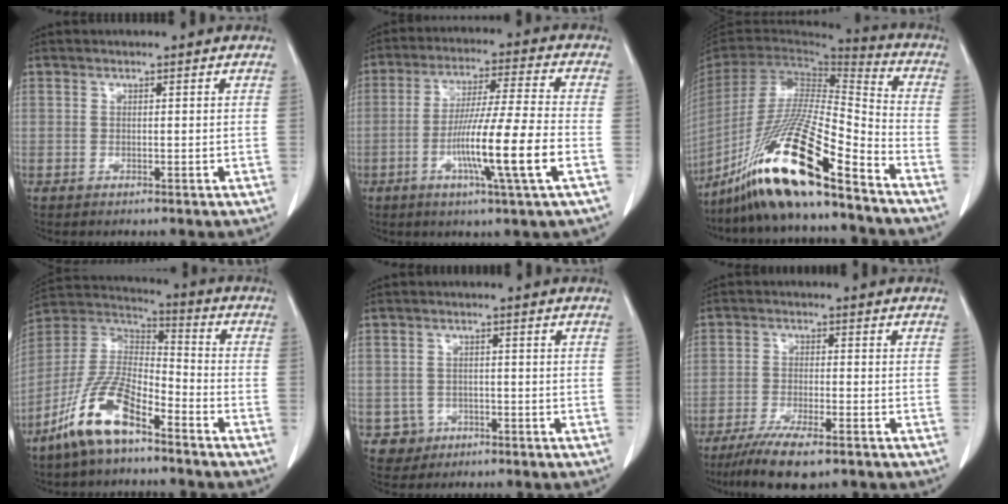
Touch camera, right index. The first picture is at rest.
{"total": 12.9, "force": [-4.1, -1.1, 12.2], "torque": [-0.221, -0.009, -0.075]}
{"total": 21.3, "force": [-15.0, 1.0, 15.1], "torque": [-0.313, -0.044, -0.281]}
{"total": 13.0, "force": [-8.5, 3.8, 9.0], "torque": [-0.193, 0.006, -0.167]}
{"total": 3.2, "force": [-1.4, 2.9, -0.3], "torque": [0.011, 0.014, -0.020]}
{"total": 9.1, "force": [-6.7, 1.3, 5.9], "torque": [-0.096, -0.020, -0.108]}